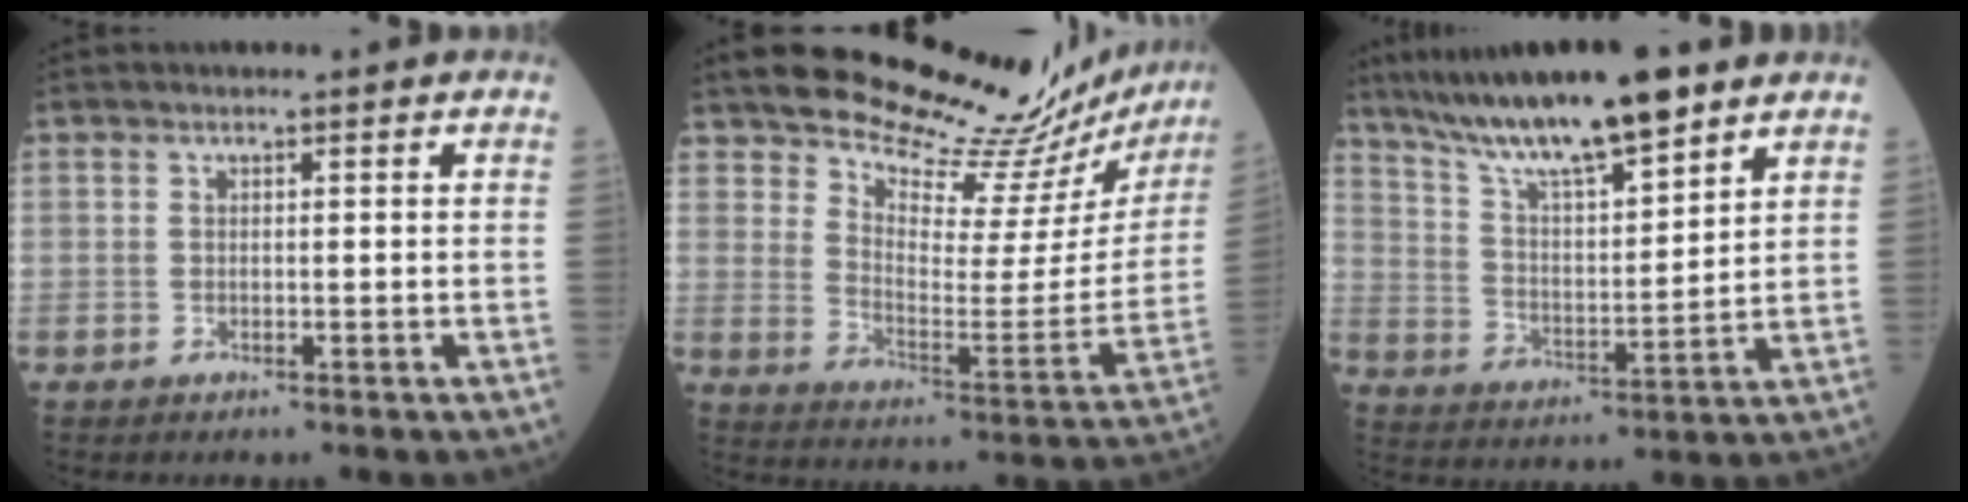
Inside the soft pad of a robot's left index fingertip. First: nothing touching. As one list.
[{"total": 21.1, "force": [20.3, 3.1, 4.6], "torque": [-0.071, -0.105, 0.254]}, {"total": 14.7, "force": [11.4, 1.7, 9.1], "torque": [-0.164, 0.004, 0.208]}]